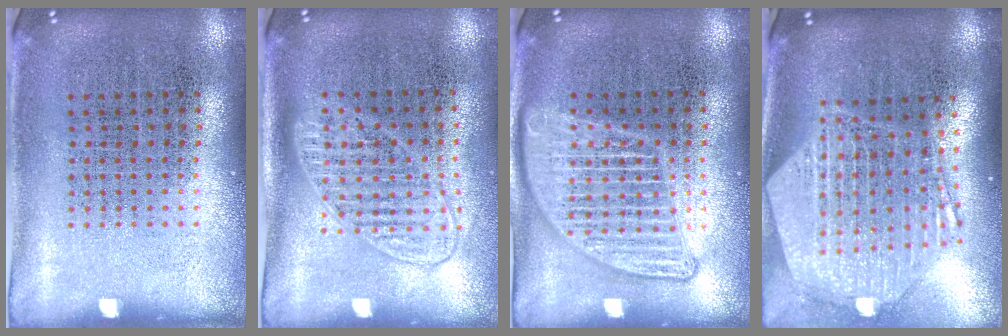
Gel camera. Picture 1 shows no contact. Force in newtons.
{"total": 1.4, "press": 1.2, "slide": 0.7}
{"total": 2.1, "press": 2.1, "slide": 0.2}
{"total": 2.8, "press": 2.2, "slide": 1.7}